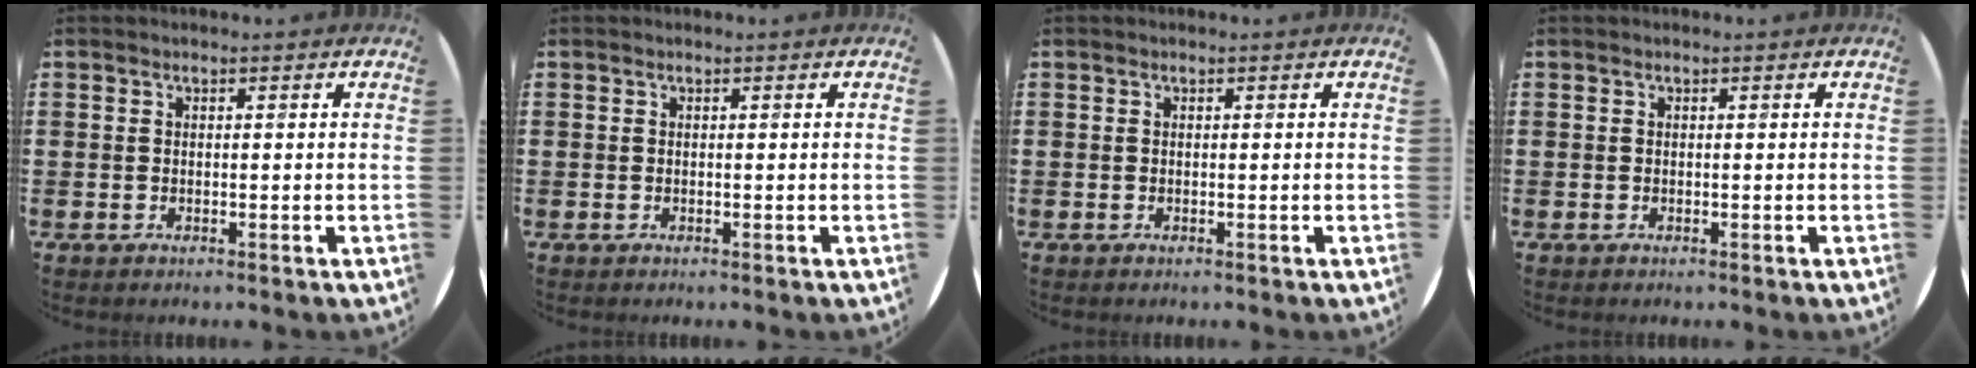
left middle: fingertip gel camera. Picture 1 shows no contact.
{"total": 0.0}
{"total": 0.0}
{"total": 0.0}